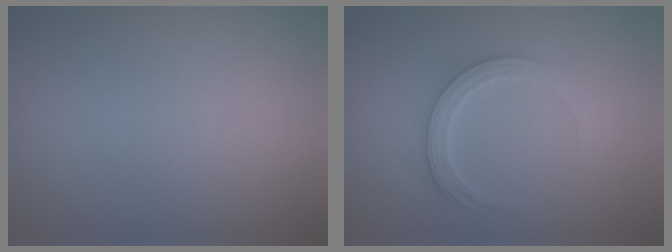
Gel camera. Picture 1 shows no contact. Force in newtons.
{"total": 2.8, "press": 2.7, "slide": 0.4}